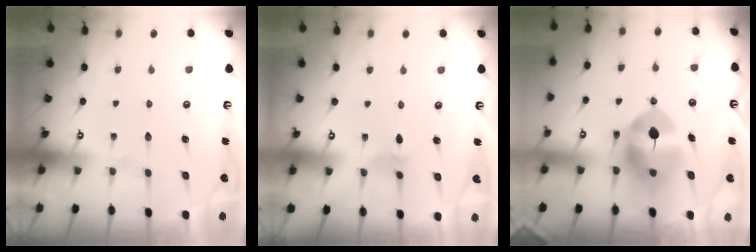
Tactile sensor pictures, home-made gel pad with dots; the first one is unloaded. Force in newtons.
{"total": 1.5, "press": 1.5, "slide": 0.4}
{"total": 10.4, "press": 10.2, "slide": 2.1}